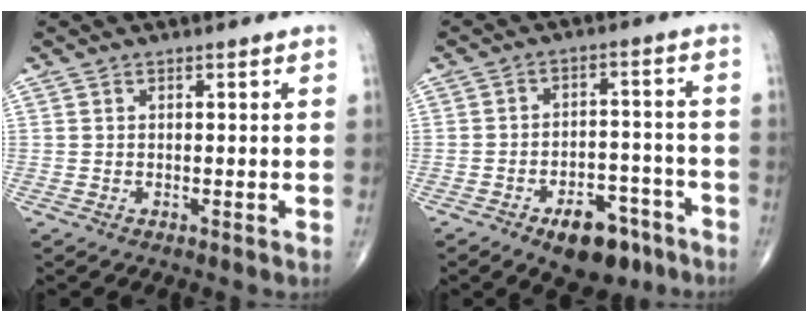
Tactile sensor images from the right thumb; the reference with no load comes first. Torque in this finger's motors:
{"motor_torque": [3.78, 1.23, 0.61, -0.77, 0.03]}